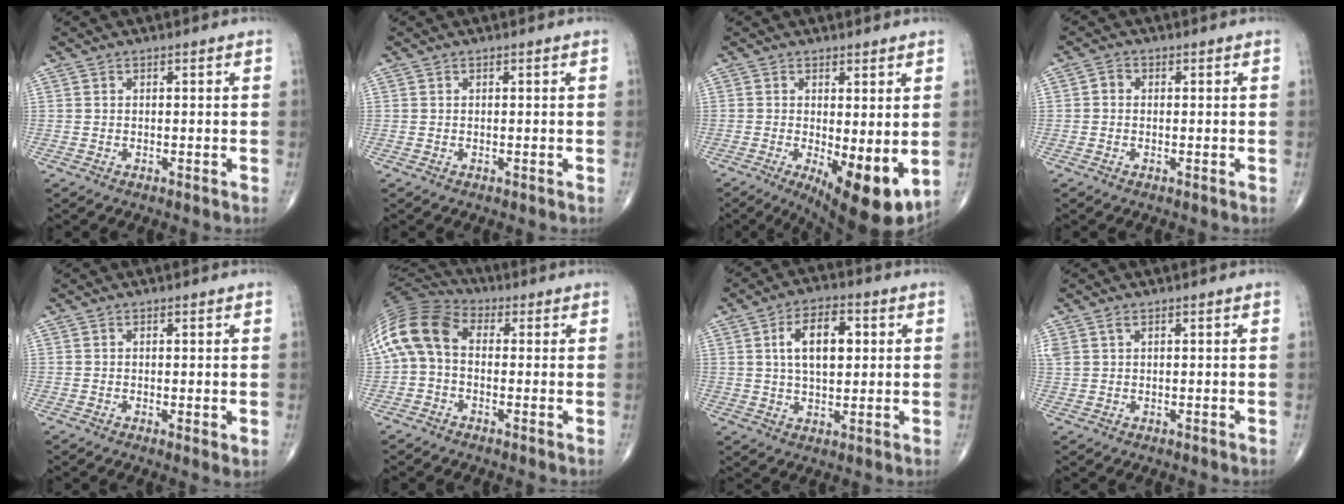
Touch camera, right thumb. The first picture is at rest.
{"total": 0.0}
{"total": 11.3, "force": [-1.9, 3.9, 10.4], "torque": [-0.148, -0.028, -0.017]}
{"total": 1.5, "force": [-0.1, 1.3, 0.8], "torque": [-0.005, 0.003, -0.007]}
{"total": 1.7, "force": [-0.1, 0.4, 1.6], "torque": [-0.031, -0.008, -0.003]}
{"total": 12.7, "force": [0.4, 8.6, 9.4], "torque": [-0.188, 0.035, -0.008]}
{"total": 10.2, "force": [2.3, 5.5, 8.3], "torque": [-0.123, 0.006, 0.037]}
{"total": 2.0, "force": [1.1, 1.2, 1.3], "torque": [-0.036, 0.011, 0.031]}